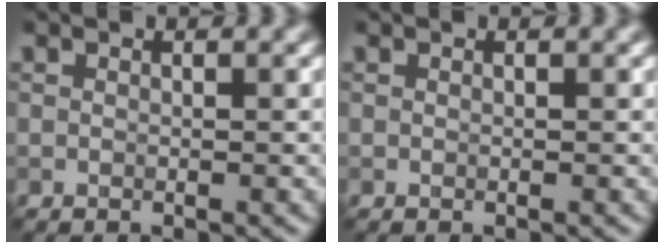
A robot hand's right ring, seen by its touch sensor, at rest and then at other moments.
{"total": 0.0}